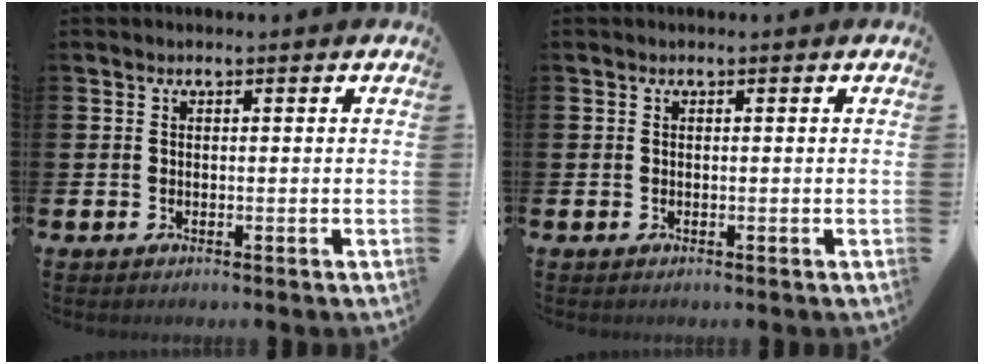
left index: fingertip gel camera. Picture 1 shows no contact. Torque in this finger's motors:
{"motor_torque": [-0.02, -0.02, 0.00, 0.01]}